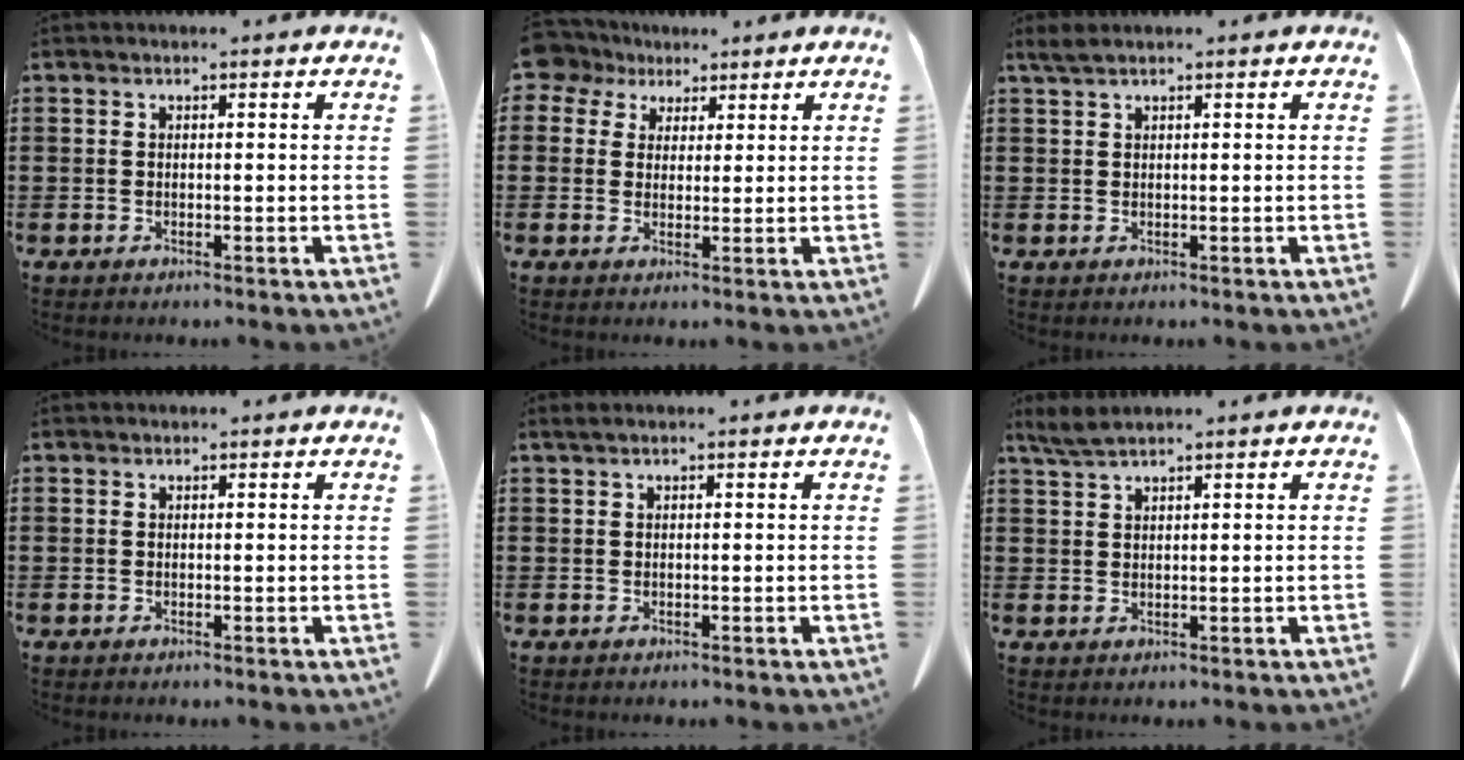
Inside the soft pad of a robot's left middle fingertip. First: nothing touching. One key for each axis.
{"total": 5.0, "fx": 3.3, "fy": 3.5, "fz": 1.3, "tx": -0.040, "ty": 0.007, "tz": 0.059}
{"total": 1.3, "fx": 0.9, "fy": 0.1, "fz": 1.0, "tx": -0.021, "ty": 0.001, "tz": 0.017}
{"total": 0.0}
{"total": 0.5, "fx": 0.3, "fy": 0.0, "fz": 0.4, "tx": -0.009, "ty": 0.001, "tz": 0.005}
{"total": 2.3, "fx": 1.9, "fy": 0.2, "fz": 1.4, "tx": -0.030, "ty": 0.000, "tz": 0.035}